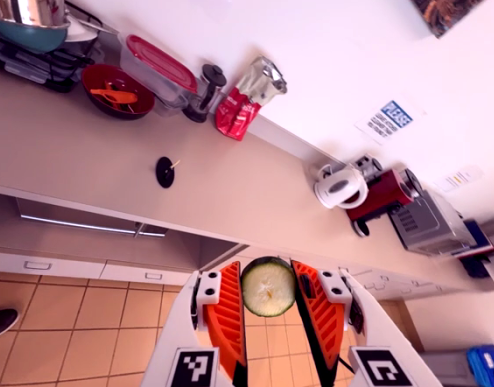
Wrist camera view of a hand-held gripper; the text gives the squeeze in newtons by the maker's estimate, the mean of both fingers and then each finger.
{"total": 6.7, "left": 6.5, "right": 6.9}